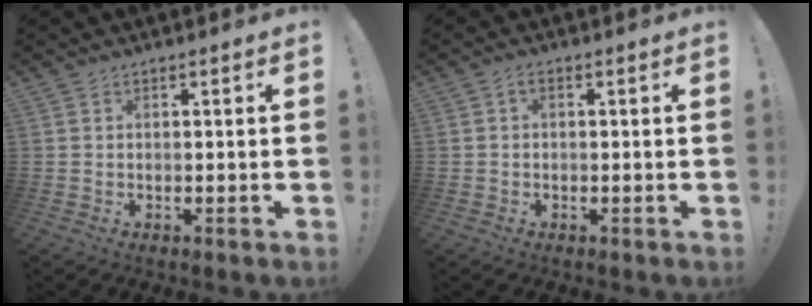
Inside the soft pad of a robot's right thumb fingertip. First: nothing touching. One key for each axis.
{"total": 1.4, "fx": -0.3, "fy": 0.7, "fz": 1.2, "tx": -0.026, "ty": 0.006, "tz": -0.004}